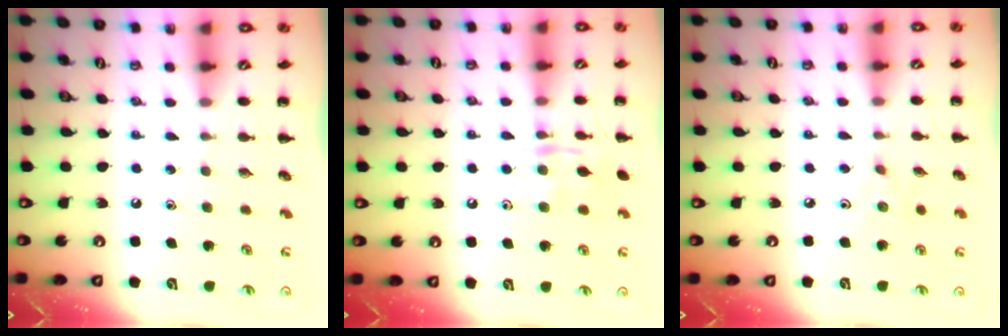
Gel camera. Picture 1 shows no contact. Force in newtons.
{"total": 8.6, "press": 8.6, "slide": 0.5}
{"total": 3.2, "press": 2.9, "slide": 1.2}